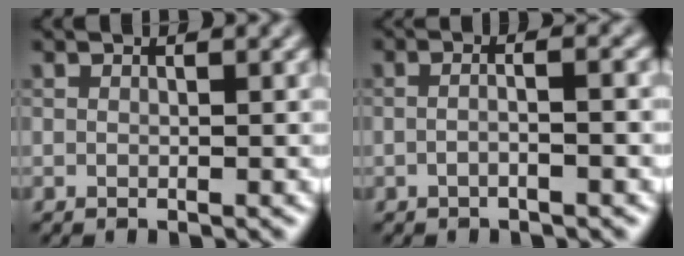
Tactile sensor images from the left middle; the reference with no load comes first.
{"total": 2.8, "force": [-0.3, 1.1, 2.5], "torque": [-0.015, 0.000, -0.026]}